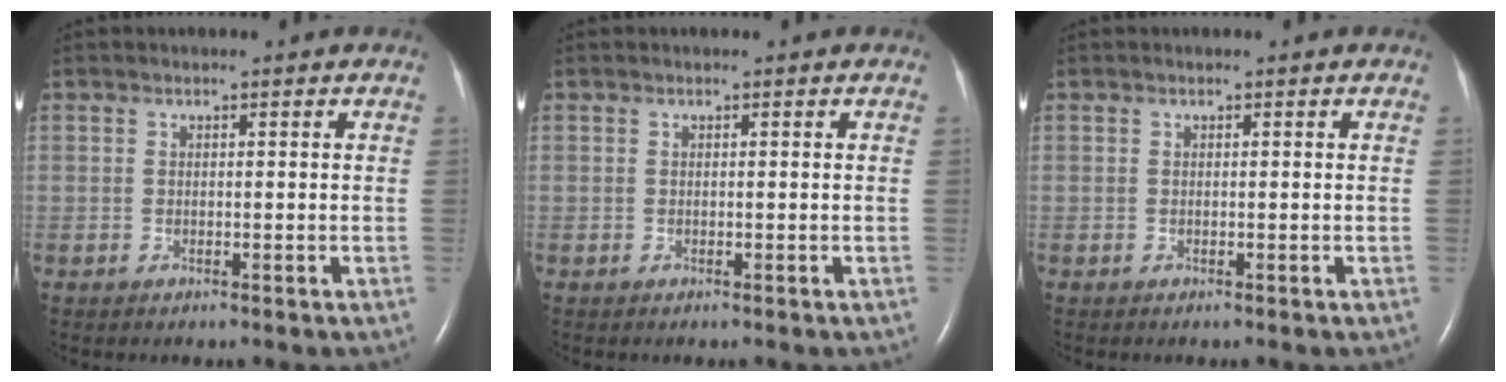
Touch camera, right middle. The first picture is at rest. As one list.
[{"total": 0.0}, {"total": 0.0}]